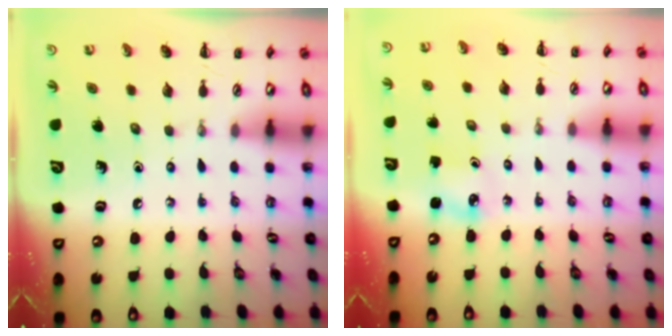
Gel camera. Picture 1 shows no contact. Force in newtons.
{"total": 2.2, "press": 2.1, "slide": 0.4}